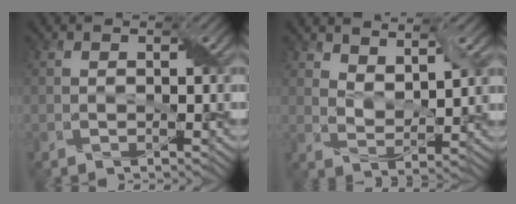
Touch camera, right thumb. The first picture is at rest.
{"total": 5.7, "force": [4.1, 2.1, 3.4], "torque": [-0.066, -0.001, 0.076]}